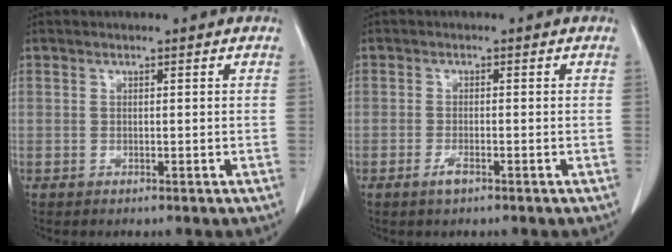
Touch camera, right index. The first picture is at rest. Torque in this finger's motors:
{"motor_torque": [-0.02, 0.02, 0.03, 0.01]}